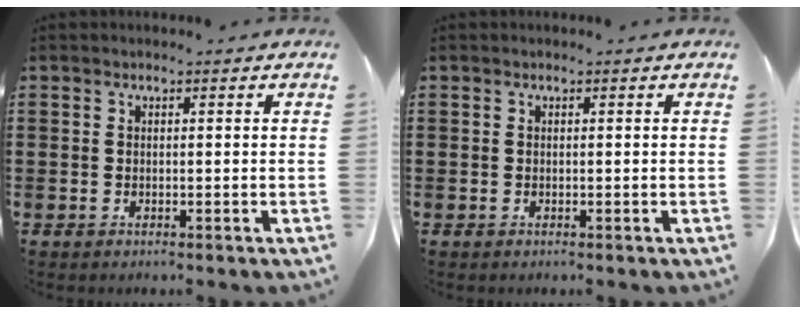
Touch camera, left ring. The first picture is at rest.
{"total": 0.0}